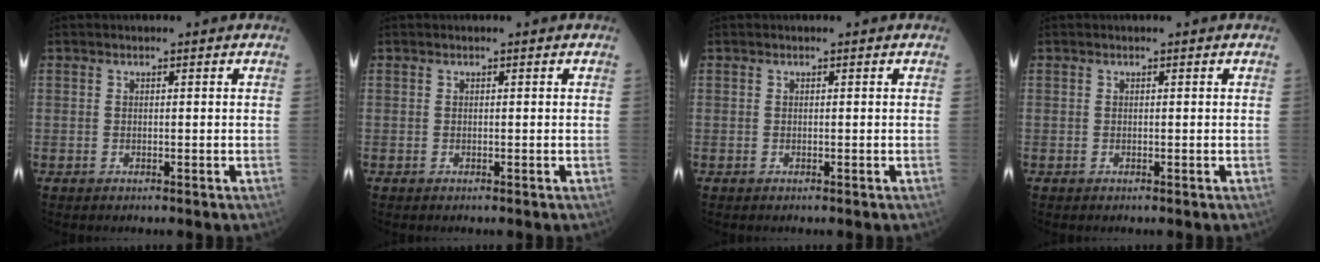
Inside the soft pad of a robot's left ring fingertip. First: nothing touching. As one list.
[{"total": 0.0}, {"total": 0.0}, {"total": 0.0}]